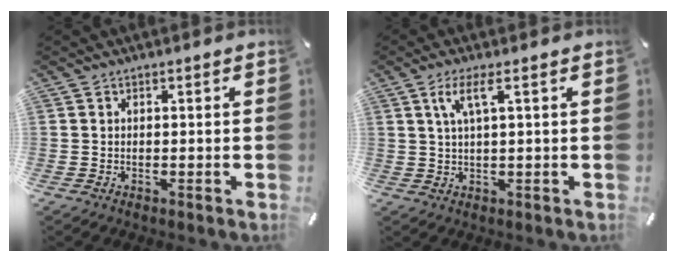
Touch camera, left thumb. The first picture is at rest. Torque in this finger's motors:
{"motor_torque": [0.09, -0.12, 0.57, -0.17, 0.23]}